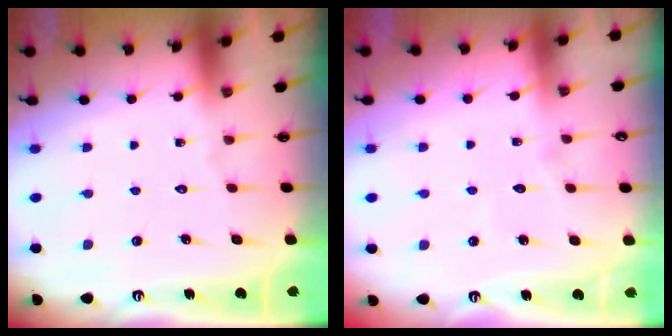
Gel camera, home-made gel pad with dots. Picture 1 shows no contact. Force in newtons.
{"total": 4.4, "press": 4.3, "slide": 0.4}